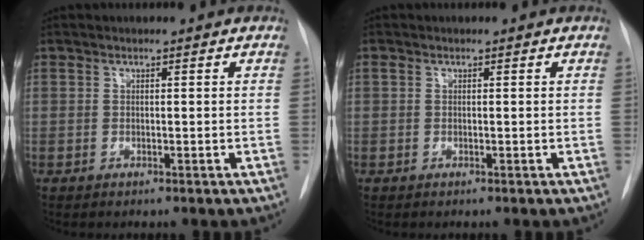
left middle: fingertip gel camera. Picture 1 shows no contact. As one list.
[{"total": 0.0}]